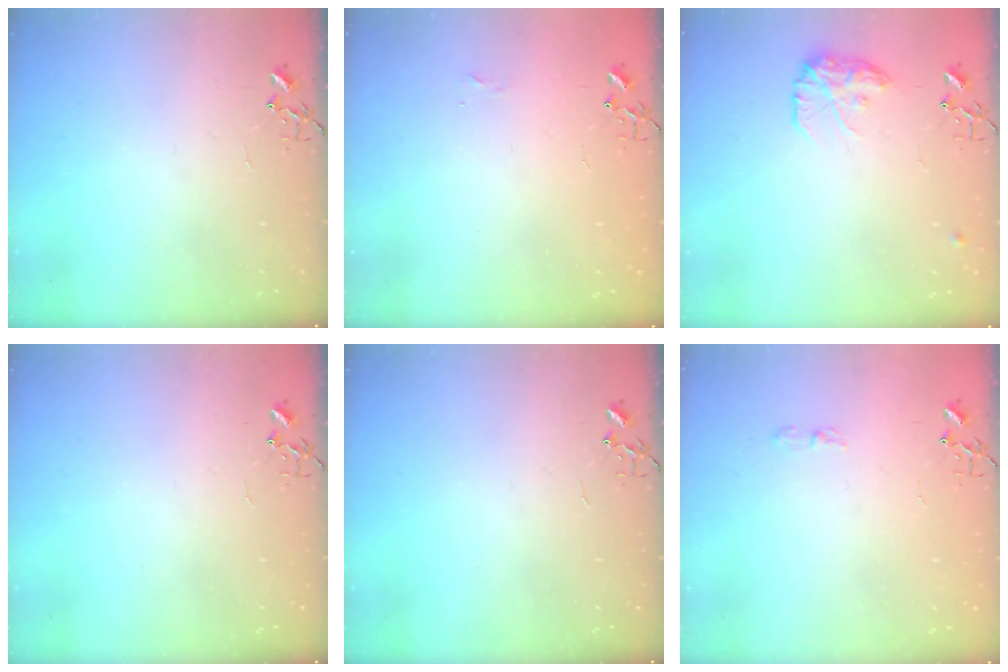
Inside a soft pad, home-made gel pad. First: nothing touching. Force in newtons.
{"total": 3.9, "press": 3.8, "slide": 0.6}
{"total": 11.4, "press": 11.4, "slide": 0.6}
{"total": 0.0}
{"total": 0.0}
{"total": 4.1, "press": 4.0, "slide": 0.8}